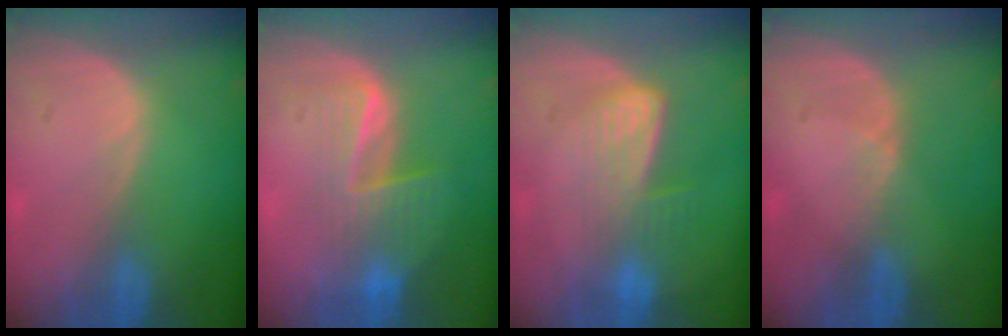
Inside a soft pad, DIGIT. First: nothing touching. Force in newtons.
{"total": 6.8, "press": 6.4, "slide": 2.3}
{"total": 7.2, "press": 6.0, "slide": 4.0}
{"total": 1.4, "press": 0.9, "slide": 1.1}